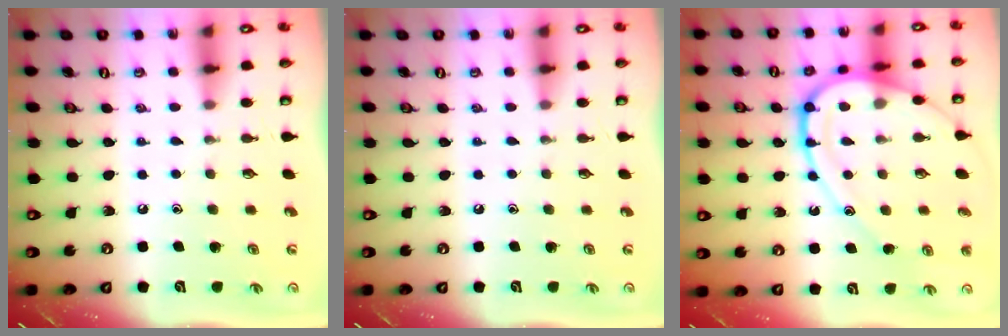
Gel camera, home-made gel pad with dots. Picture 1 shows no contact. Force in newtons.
{"total": 0.0}
{"total": 16.7, "press": 16.6, "slide": 1.6}